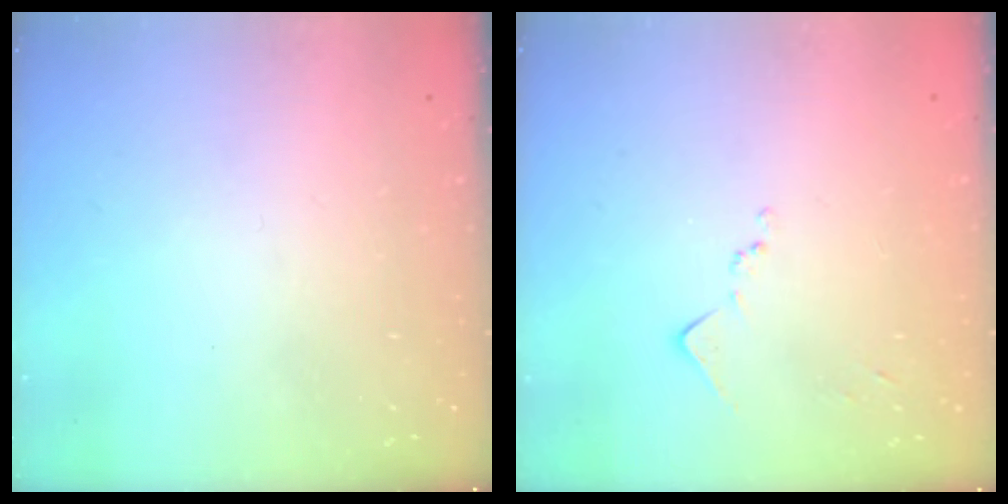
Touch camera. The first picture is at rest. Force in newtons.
{"total": 7.5, "press": 7.4, "slide": 0.8}